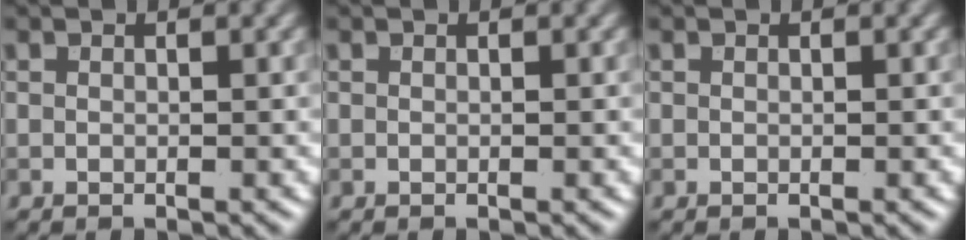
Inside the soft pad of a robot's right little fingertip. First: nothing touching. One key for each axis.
{"total": 0.0}
{"total": 0.0}